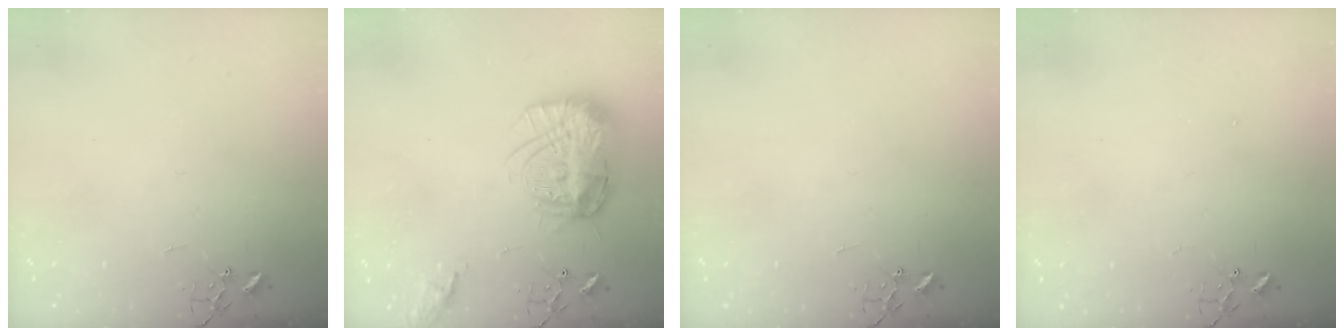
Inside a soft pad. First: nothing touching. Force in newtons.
{"total": 18.5, "press": 18.4, "slide": 1.8}
{"total": 0.0}
{"total": 1.2, "press": 1.2, "slide": 0.1}